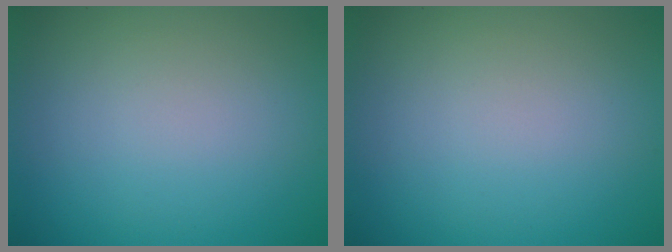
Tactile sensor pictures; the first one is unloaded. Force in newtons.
{"total": 0.0}